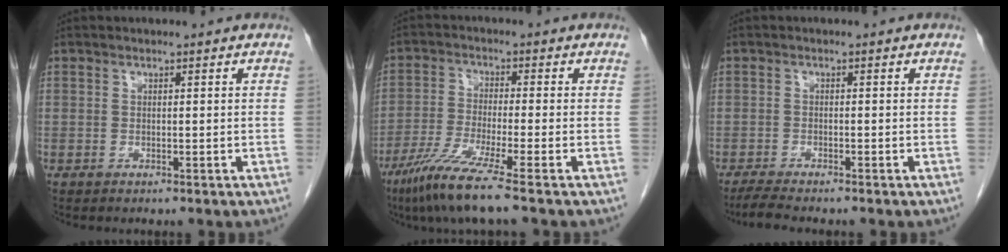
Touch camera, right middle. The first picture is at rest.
{"total": 9.0, "force": [-6.1, -1.0, 6.5], "torque": [-0.133, -0.036, -0.118]}
{"total": 3.4, "force": [-2.9, -0.2, 1.7], "torque": [-0.039, -0.014, -0.051]}